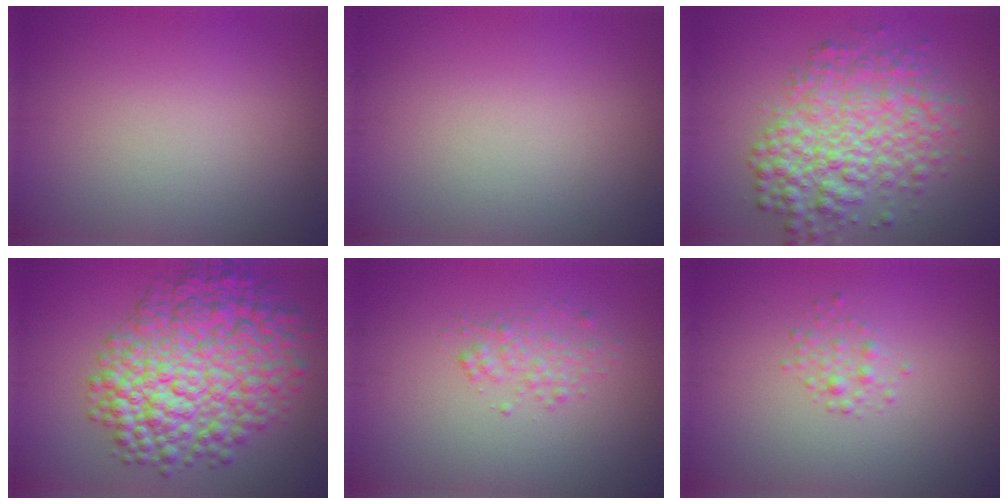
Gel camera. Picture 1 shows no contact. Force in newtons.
{"total": 0.0}
{"total": 7.0, "press": 7.0, "slide": 0.1}
{"total": 10.9, "press": 10.9, "slide": 0.2}
{"total": 1.6, "press": 1.6, "slide": 0.1}
{"total": 1.3, "press": 1.3, "slide": 0.0}